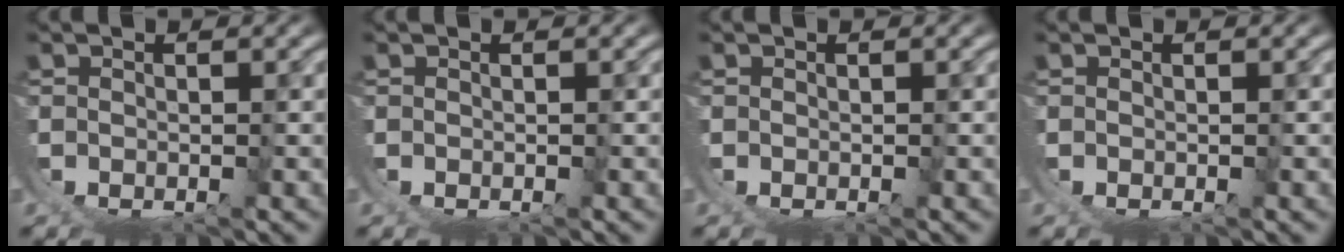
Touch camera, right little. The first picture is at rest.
{"total": 0.0}
{"total": 0.0}
{"total": 0.0}